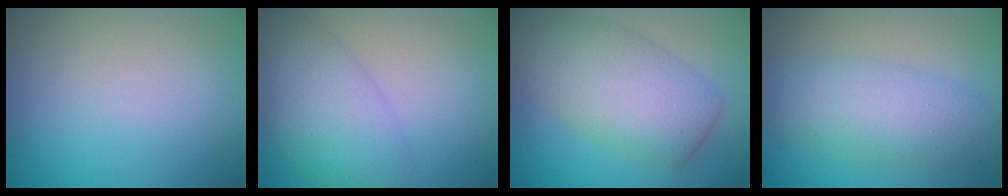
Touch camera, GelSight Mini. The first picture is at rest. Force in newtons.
{"total": 5.6, "press": 5.6, "slide": 0.3}
{"total": 7.1, "press": 7.1, "slide": 0.3}
{"total": 5.5, "press": 5.5, "slide": 0.1}